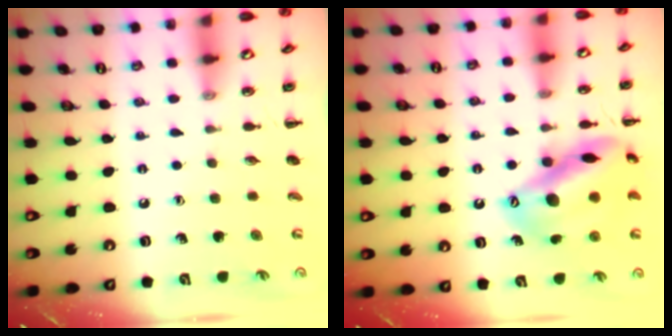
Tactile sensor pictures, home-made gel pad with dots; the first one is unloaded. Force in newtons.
{"total": 18.6, "press": 18.6, "slide": 1.6}